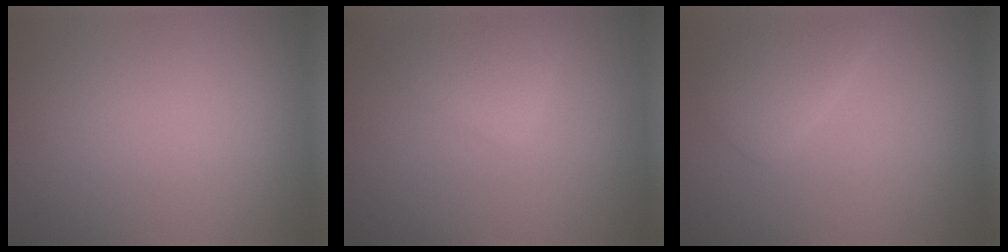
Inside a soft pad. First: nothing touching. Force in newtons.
{"total": 2.4, "press": 2.4, "slide": 0.2}
{"total": 2.4, "press": 2.4, "slide": 0.1}